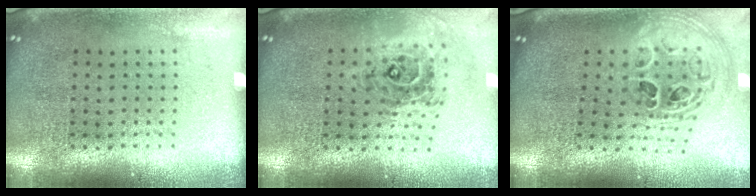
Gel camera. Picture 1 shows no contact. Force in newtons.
{"total": 0.9, "press": 0.9, "slide": 0.2}
{"total": 1.8, "press": 1.6, "slide": 1.0}